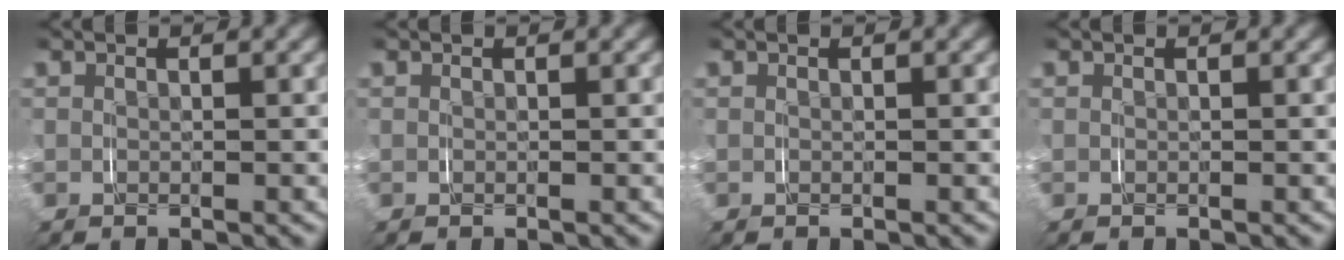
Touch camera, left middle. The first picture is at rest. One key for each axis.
{"total": 0.0}
{"total": 0.0}
{"total": 0.0}